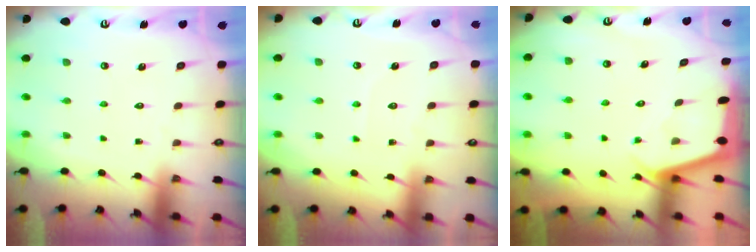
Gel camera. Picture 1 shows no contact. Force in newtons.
{"total": 2.3, "press": 2.3, "slide": 0.4}
{"total": 2.2, "press": 2.2, "slide": 0.1}